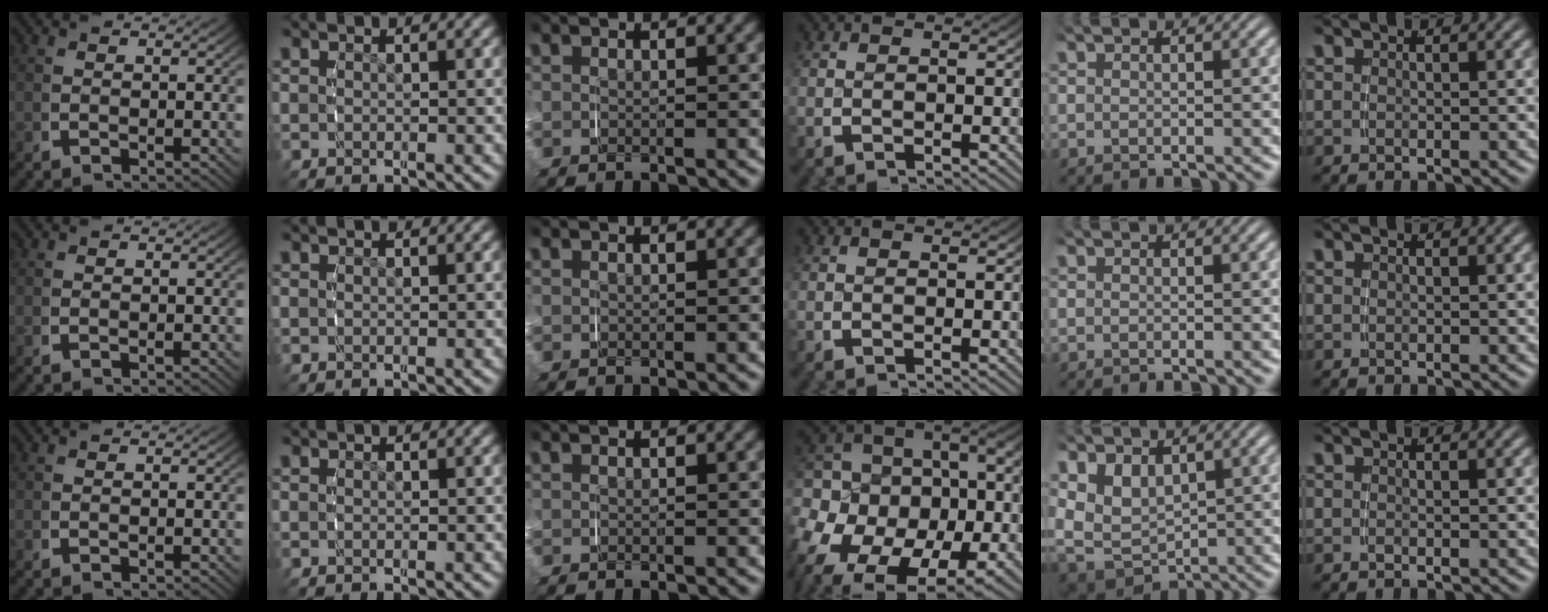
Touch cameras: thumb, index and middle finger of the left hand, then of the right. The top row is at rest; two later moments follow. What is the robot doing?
{"motion": "grasp_and_lifting", "object": "jacket"}